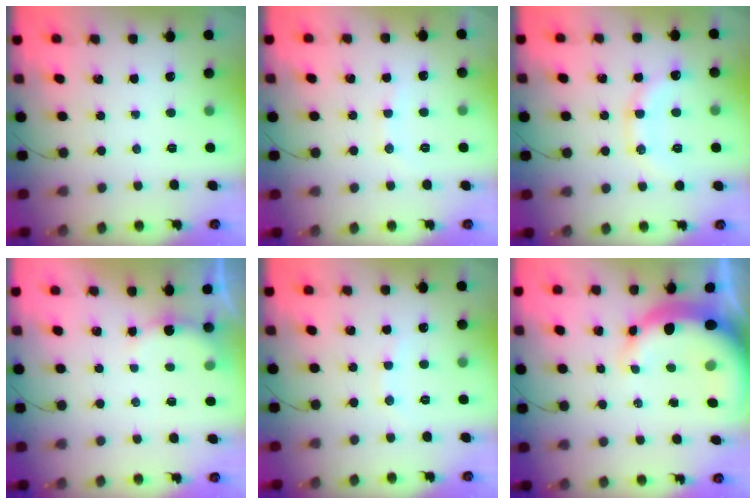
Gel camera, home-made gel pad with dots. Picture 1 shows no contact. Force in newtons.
{"total": 3.5, "press": 3.4, "slide": 0.9}
{"total": 12.5, "press": 12.4, "slide": 1.0}
{"total": 4.5, "press": 4.4, "slide": 0.9}
{"total": 3.5, "press": 3.3, "slide": 1.1}
{"total": 11.6, "press": 11.3, "slide": 2.7}